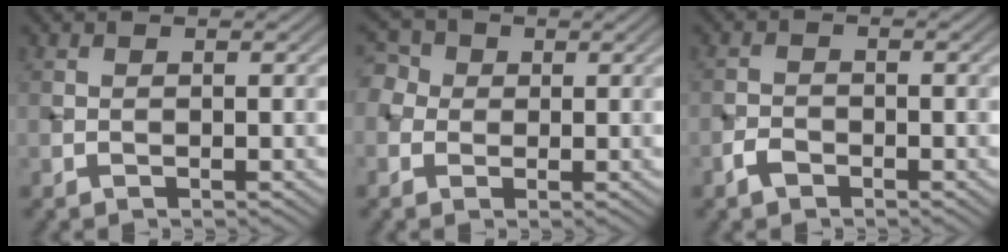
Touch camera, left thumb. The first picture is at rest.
{"total": 4.2, "force": [0.5, 3.7, 1.8], "torque": [-0.057, 0.016, -0.005]}
{"total": 2.0, "force": [-1.4, 1.1, 0.9], "torque": [-0.017, 0.001, -0.033]}